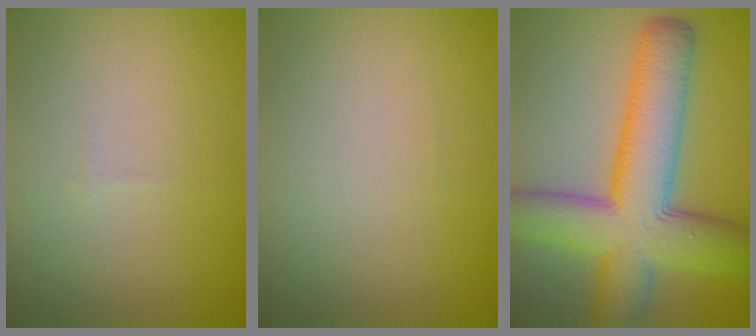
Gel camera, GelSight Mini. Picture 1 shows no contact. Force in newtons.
{"total": 0.0}
{"total": 10.9, "press": 10.8, "slide": 0.4}